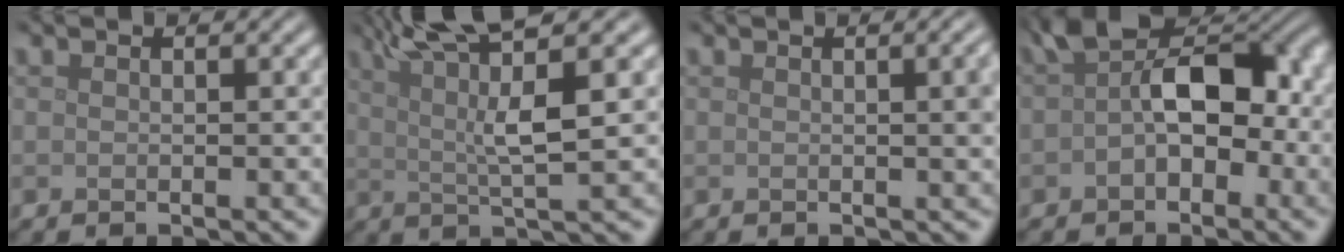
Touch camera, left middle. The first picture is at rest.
{"total": 7.1, "force": [3.2, 1.2, 6.2], "torque": [-0.102, 0.017, 0.060]}
{"total": 3.2, "force": [0.4, 1.0, 3.0], "torque": [-0.024, 0.009, 0.003]}
{"total": 8.0, "force": [0.5, 4.8, 6.4], "torque": [-0.091, 0.015, 0.000]}